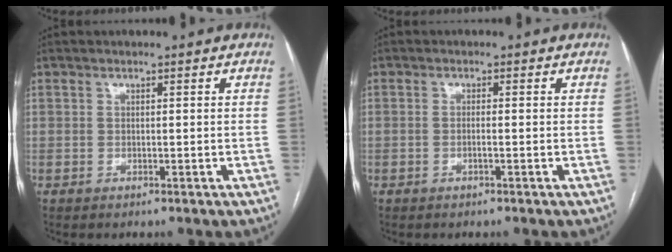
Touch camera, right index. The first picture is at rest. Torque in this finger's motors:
{"motor_torque": [-0.14, 0.19, -0.07, 0.00]}